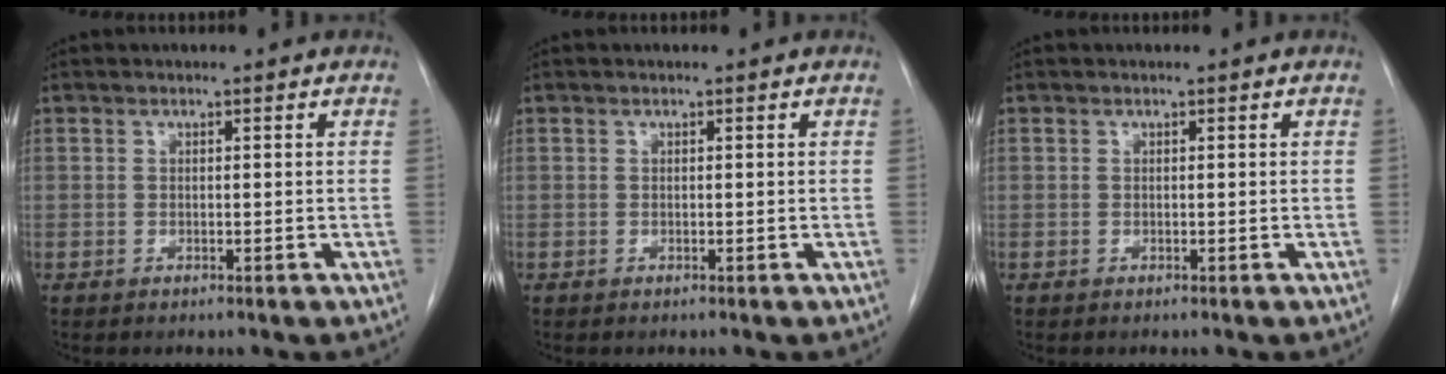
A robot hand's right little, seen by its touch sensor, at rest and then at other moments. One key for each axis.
{"total": 0.0}
{"total": 0.0}